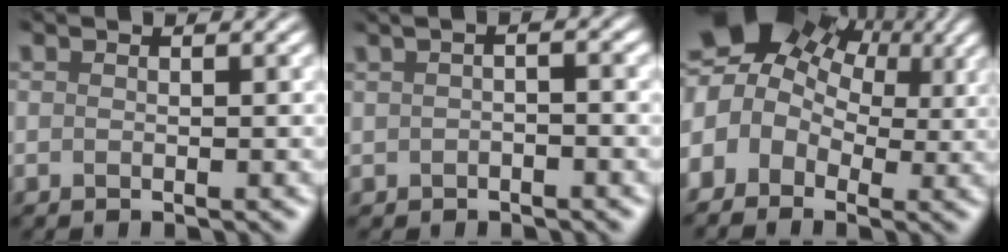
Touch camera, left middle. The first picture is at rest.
{"total": 0.0}
{"total": 9.4, "force": [2.0, 7.1, 5.9], "torque": [-0.103, 0.008, 0.038]}